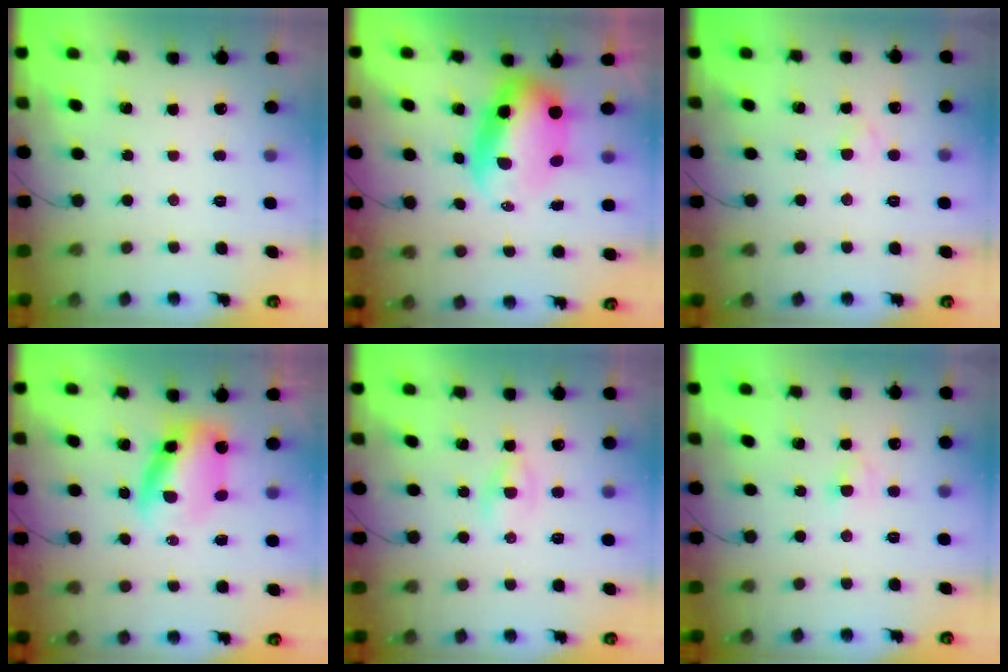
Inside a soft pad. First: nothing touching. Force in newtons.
{"total": 8.5, "press": 8.2, "slide": 2.1}
{"total": 1.9, "press": 1.6, "slide": 1.0}
{"total": 6.0, "press": 5.9, "slide": 1.0}
{"total": 2.4, "press": 2.2, "slide": 0.9}
{"total": 2.8, "press": 2.7, "slide": 1.0}